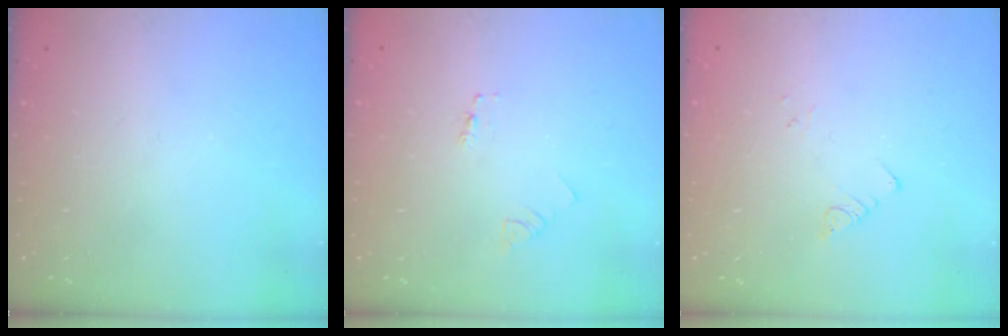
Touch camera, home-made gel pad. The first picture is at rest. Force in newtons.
{"total": 1.8, "press": 1.8, "slide": 0.2}
{"total": 1.9, "press": 1.9, "slide": 0.2}